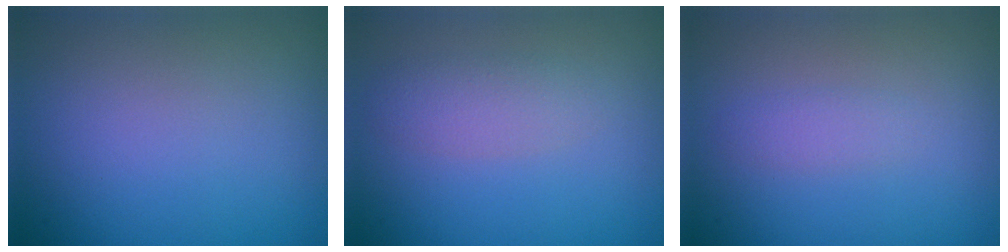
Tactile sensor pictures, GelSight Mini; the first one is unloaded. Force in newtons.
{"total": 2.1, "press": 2.1, "slide": 0.1}
{"total": 1.1, "press": 1.1, "slide": 0.1}